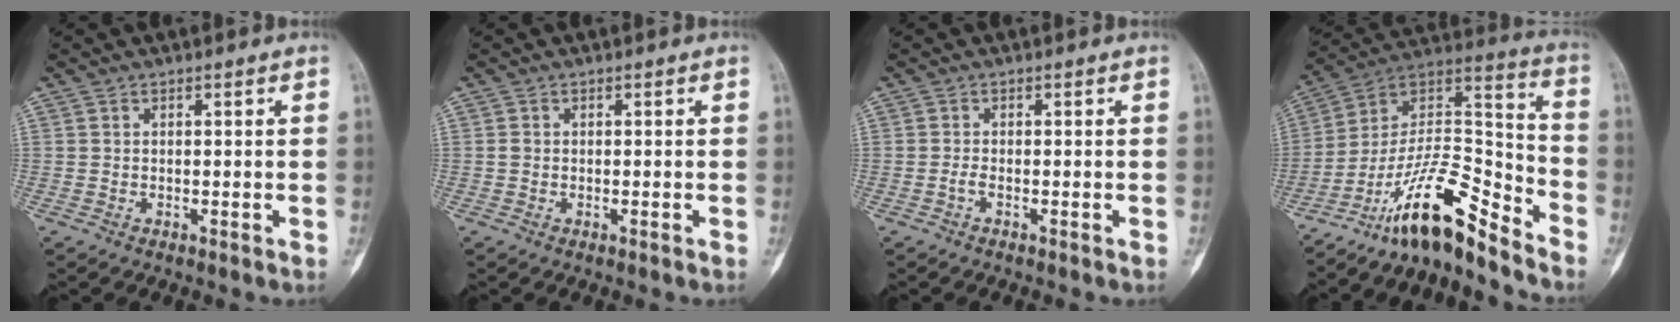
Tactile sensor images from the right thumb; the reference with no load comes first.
{"total": 0.7, "force": [-0.2, 0.5, 0.5], "torque": [-0.009, 0.001, -0.004]}
{"total": 0.8, "force": [-0.4, 0.1, 0.7], "torque": [-0.016, 0.000, -0.010]}
{"total": 16.9, "force": [-13.0, 4.0, 9.9], "torque": [-0.152, 0.121, -0.234]}